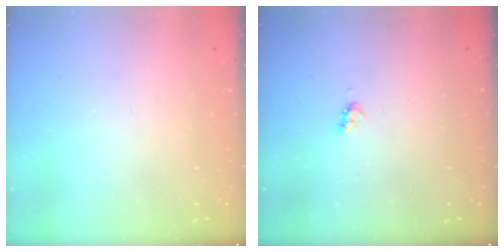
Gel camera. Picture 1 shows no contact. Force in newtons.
{"total": 2.8, "press": 2.8, "slide": 0.4}